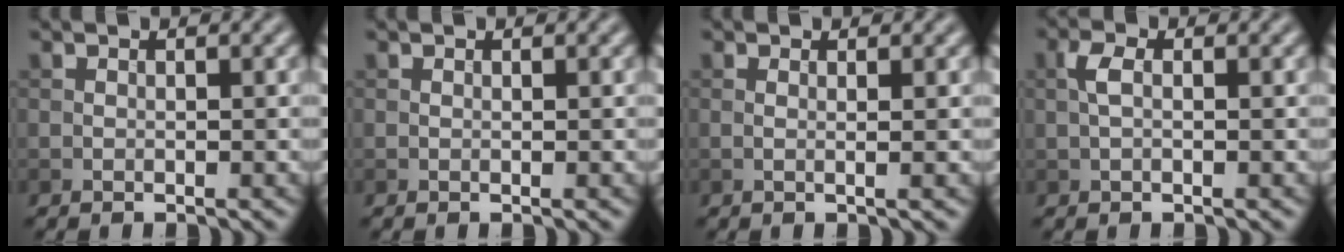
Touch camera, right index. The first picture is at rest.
{"total": 0.0}
{"total": 1.1, "force": [0.2, 0.3, 1.0], "torque": [-0.013, 0.000, -0.004]}
{"total": 1.8, "force": [0.2, 0.9, 1.6], "torque": [-0.035, 0.006, -0.002]}